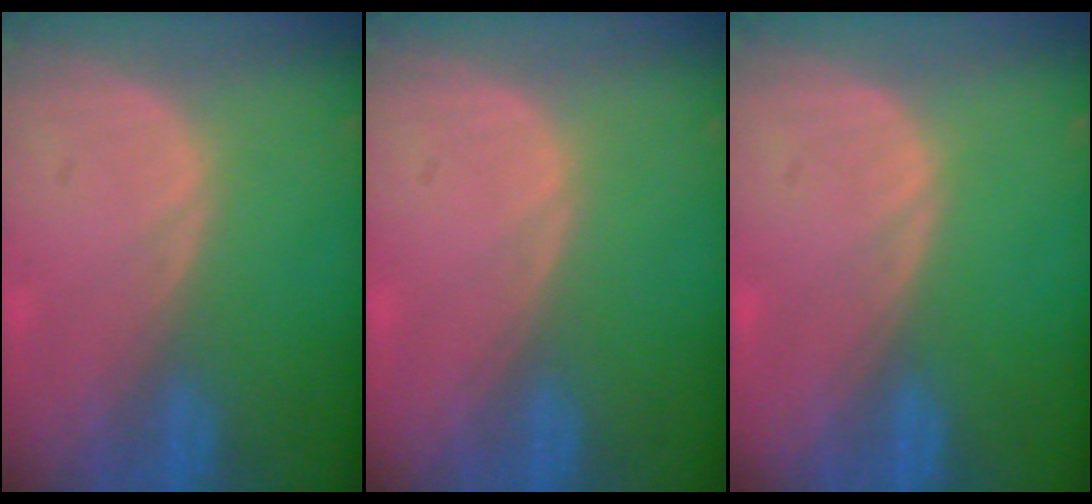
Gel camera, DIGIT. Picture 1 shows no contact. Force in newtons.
{"total": 0.0}
{"total": 0.0}